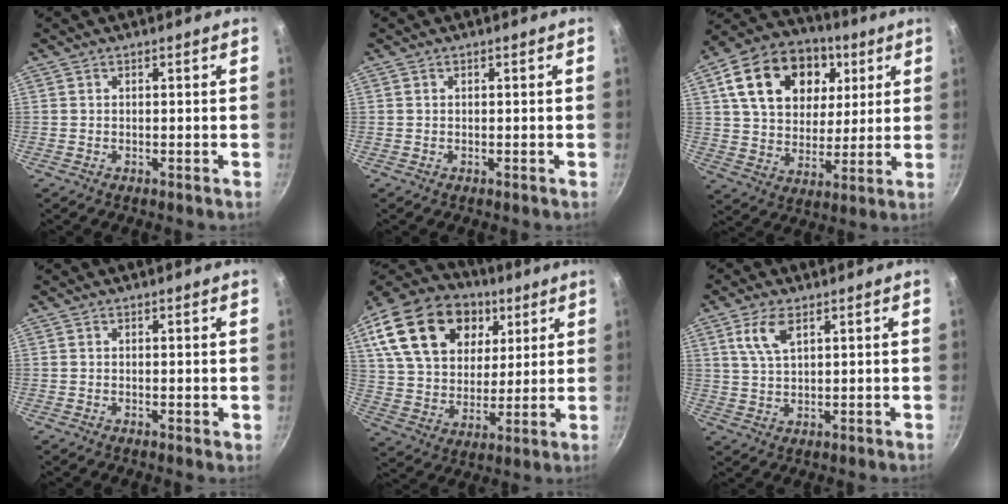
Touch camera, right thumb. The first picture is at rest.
{"total": 0.0}
{"total": 21.2, "force": [7.4, 15.3, 12.7], "torque": [-0.202, 0.003, 0.121]}
{"total": 0.6, "force": [0.1, 0.2, 0.5], "torque": [-0.006, -0.002, 0.000]}
{"total": 25.3, "force": [10.6, 17.4, 15.0], "torque": [-0.256, -0.008, 0.186]}
{"total": 5.9, "force": [2.8, 2.7, 4.5], "torque": [-0.087, -0.005, 0.058]}